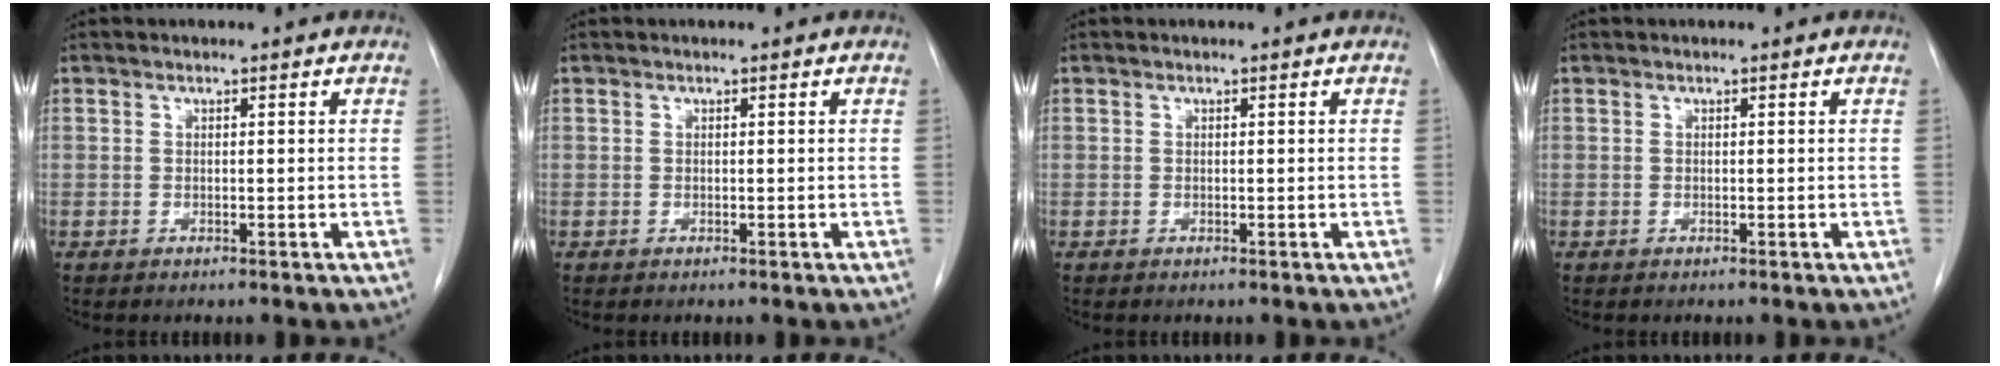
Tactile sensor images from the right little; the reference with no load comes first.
{"total": 0.0}
{"total": 0.0}
{"total": 0.0}